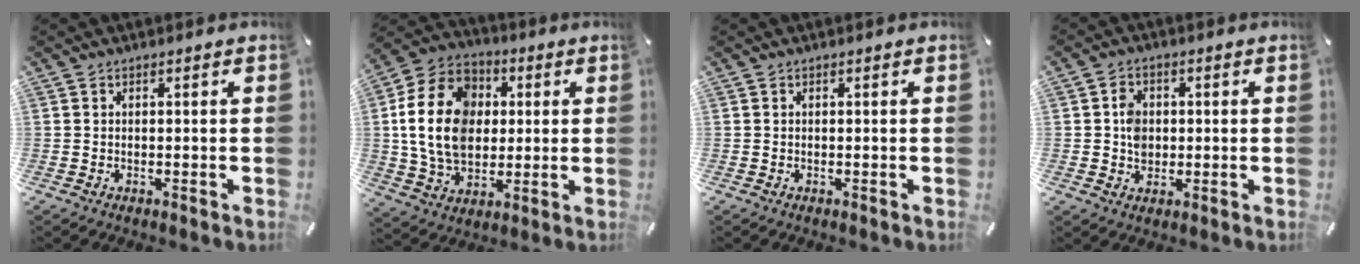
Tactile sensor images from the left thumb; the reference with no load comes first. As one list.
[{"total": 19.0, "force": [1.3, 14.8, 11.8], "torque": [-0.257, 0.011, 0.020]}, {"total": 0.0}, {"total": 5.1, "force": [0.0, 4.4, 2.6], "torque": [-0.035, 0.005, -0.002]}]